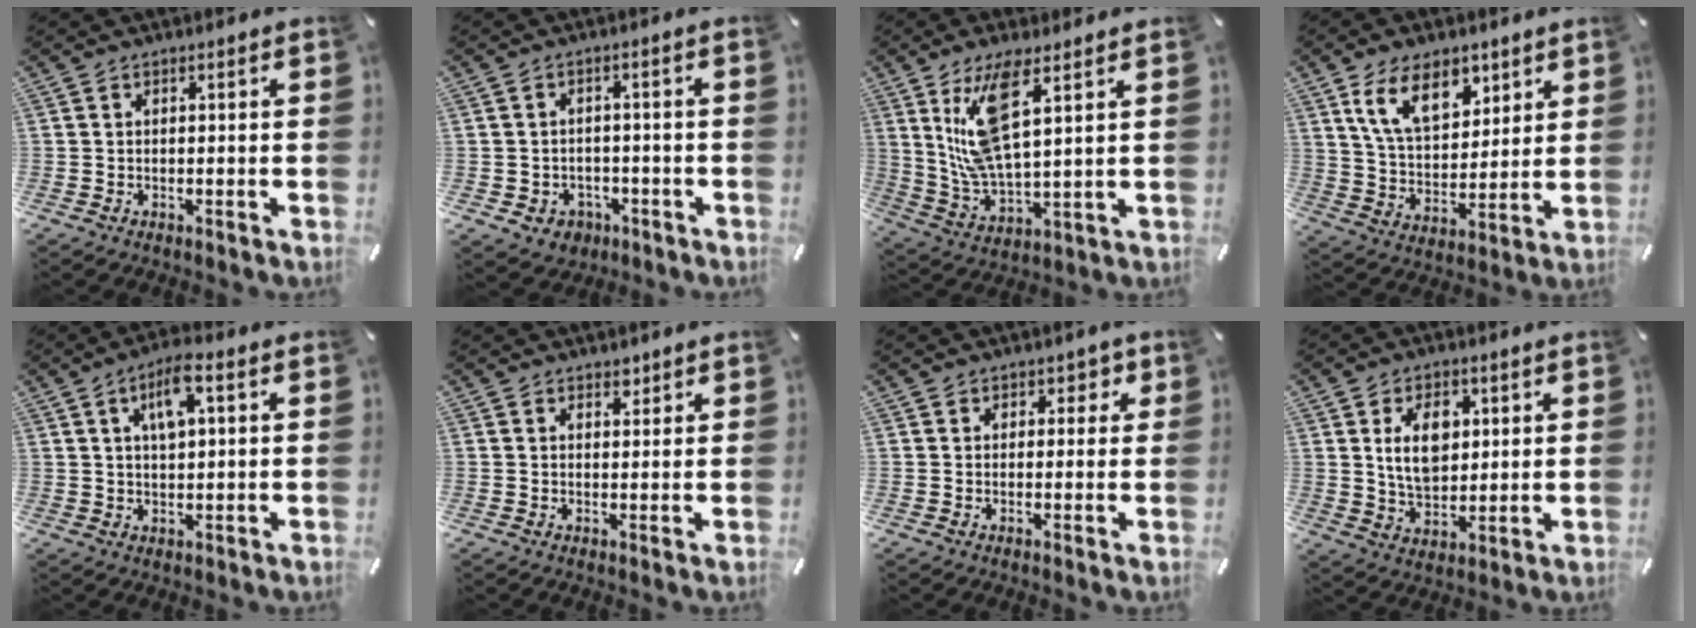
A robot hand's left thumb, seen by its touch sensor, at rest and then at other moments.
{"total": 4.5, "force": [-1.6, 4.0, 1.1], "torque": [-0.014, 0.010, -0.028]}
{"total": 13.8, "force": [6.3, 4.5, 11.5], "torque": [-0.255, -0.013, 0.109]}
{"total": 13.5, "force": [7.8, 7.9, 7.7], "torque": [-0.136, -0.019, 0.144]}
{"total": 6.8, "force": [2.6, 2.6, 5.7], "torque": [-0.108, 0.006, 0.043]}
{"total": 2.0, "force": [1.4, 1.4, 0.5], "torque": [0.004, -0.004, 0.021]}
{"total": 2.5, "force": [0.6, 2.3, 0.9], "torque": [0.012, -0.005, 0.001]}
{"total": 10.1, "force": [2.8, 7.2, 6.5], "torque": [-0.108, 0.000, 0.046]}